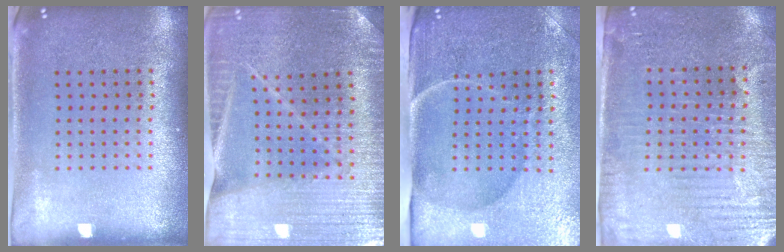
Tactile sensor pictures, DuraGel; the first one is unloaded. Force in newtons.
{"total": 3.1, "press": 3.1, "slide": 0.3}
{"total": 4.7, "press": 4.0, "slide": 2.5}
{"total": 3.4, "press": 3.1, "slide": 1.3}